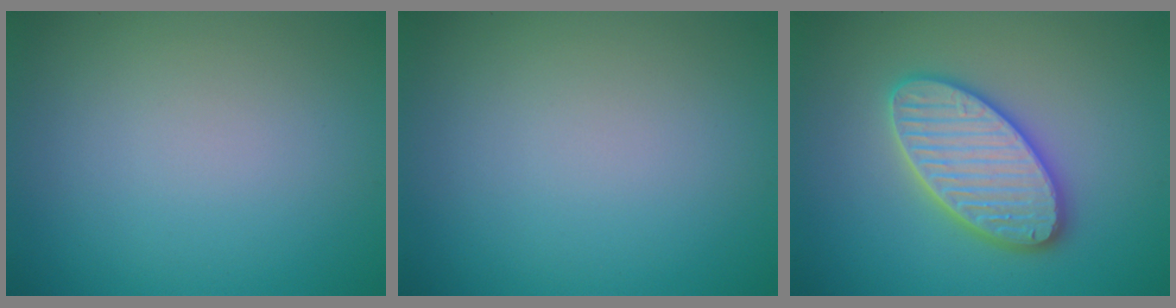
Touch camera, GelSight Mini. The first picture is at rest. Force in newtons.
{"total": 0.0}
{"total": 5.8, "press": 5.7, "slide": 0.6}